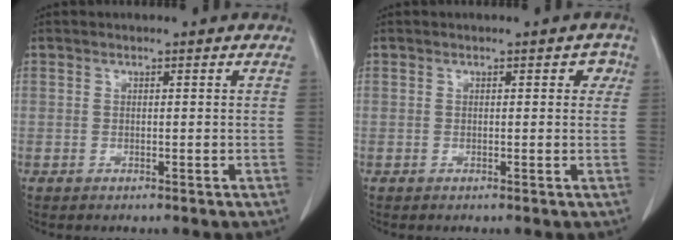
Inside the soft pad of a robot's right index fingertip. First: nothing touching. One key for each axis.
{"total": 1.8, "fx": 0.6, "fy": 1.1, "fz": 1.3, "tx": -0.003, "ty": 0.010, "tz": 0.001}